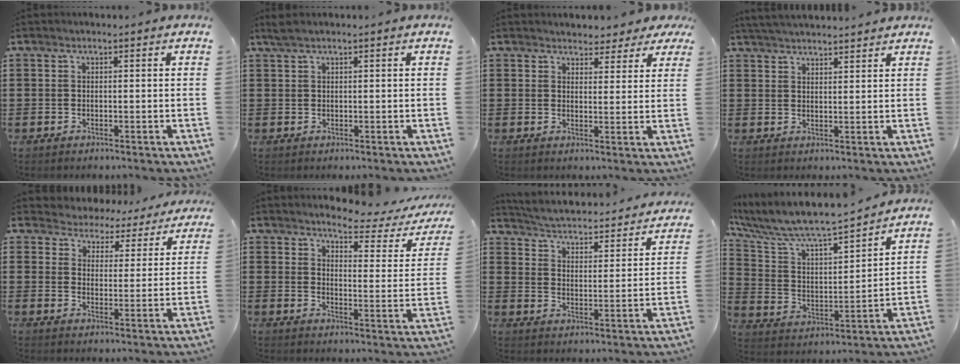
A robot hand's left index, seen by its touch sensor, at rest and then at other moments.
{"total": 1.3, "force": [0.9, 0.1, 0.9], "torque": [-0.020, 0.000, 0.017]}
{"total": 3.4, "force": [3.1, 1.3, 0.3], "torque": [-0.010, -0.007, 0.056]}
{"total": 3.2, "force": [3.1, -0.2, 0.4], "torque": [-0.018, -0.007, 0.058]}
{"total": 4.0, "force": [3.9, 0.8, -0.6], "torque": [-0.015, -0.031, 0.063]}
{"total": 3.5, "force": [3.2, -0.1, 1.3], "torque": [-0.031, -0.030, 0.044]}
{"total": 2.8, "force": [2.8, -0.1, 0.3], "torque": [-0.027, -0.032, 0.036]}
{"total": 7.3, "force": [6.6, 1.3, 3.0], "torque": [-0.092, -0.053, 0.106]}